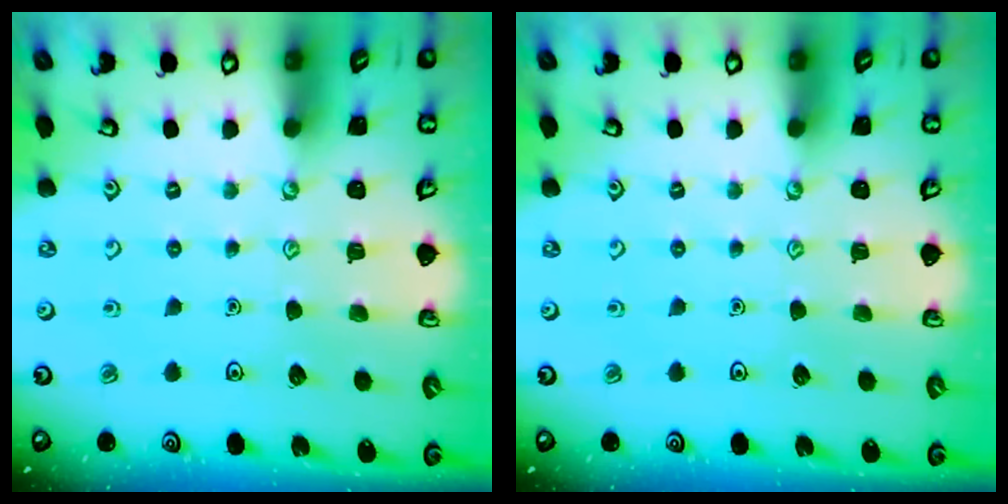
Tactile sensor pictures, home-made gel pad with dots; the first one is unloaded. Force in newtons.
{"total": 0.0}